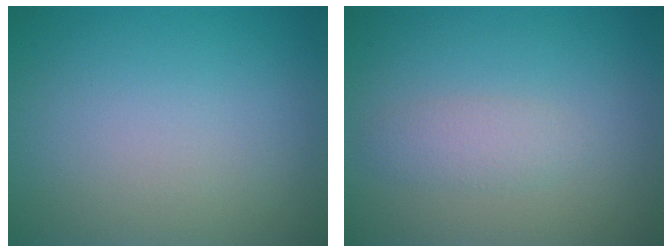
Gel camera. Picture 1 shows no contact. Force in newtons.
{"total": 1.7, "press": 1.7, "slide": 0.0}